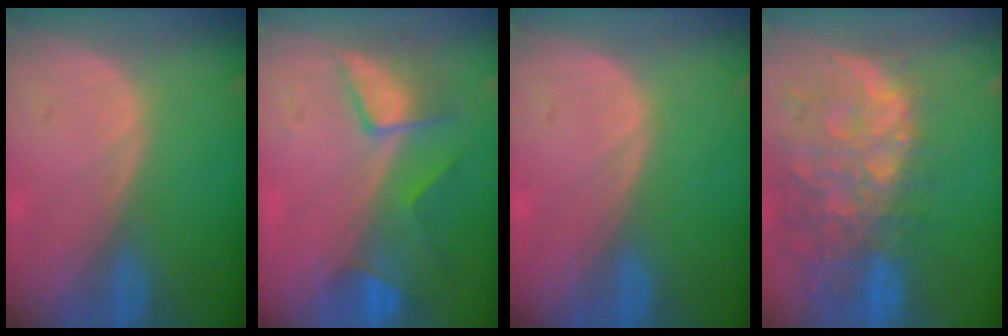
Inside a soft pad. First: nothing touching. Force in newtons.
{"total": 7.5, "press": 6.9, "slide": 3.0}
{"total": 0.0}
{"total": 13.9, "press": 11.2, "slide": 8.3}